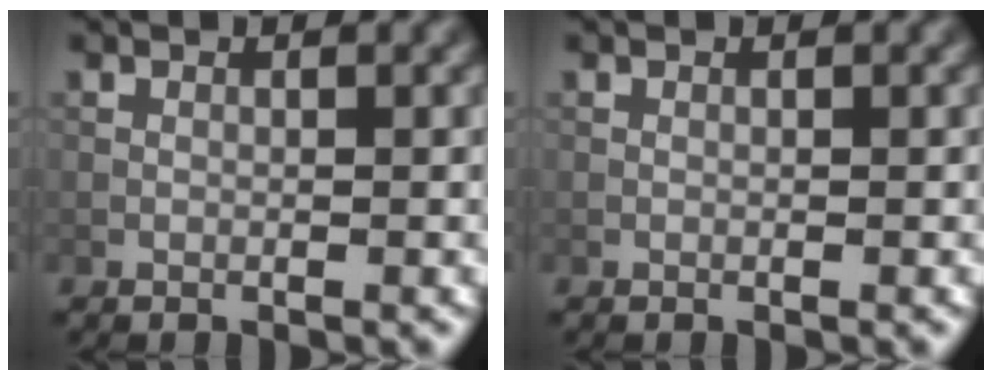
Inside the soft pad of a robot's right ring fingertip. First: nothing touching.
{"total": 0.0}